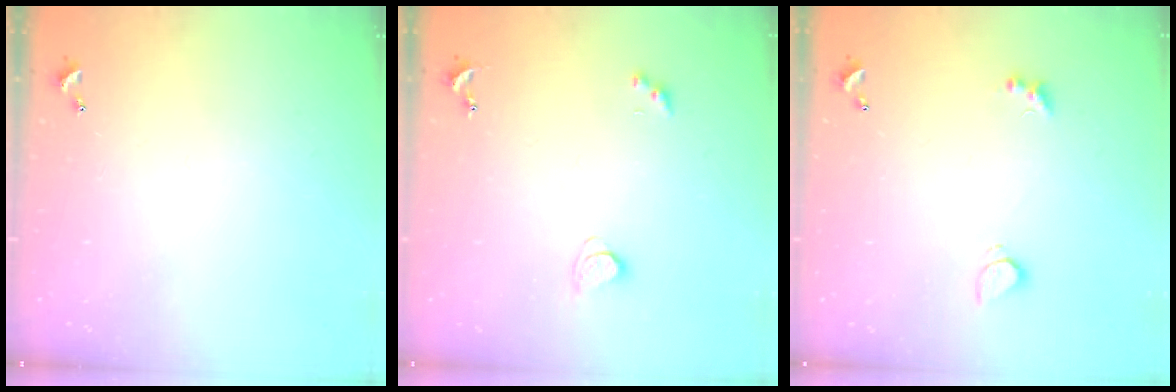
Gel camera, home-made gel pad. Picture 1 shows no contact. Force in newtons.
{"total": 2.1, "press": 2.1, "slide": 0.4}
{"total": 3.0, "press": 2.7, "slide": 1.1}